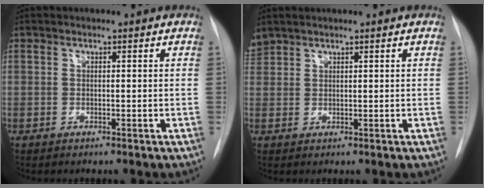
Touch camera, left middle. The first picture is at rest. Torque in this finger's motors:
{"motor_torque": [-0.02, 0.00, -0.01, -0.01]}